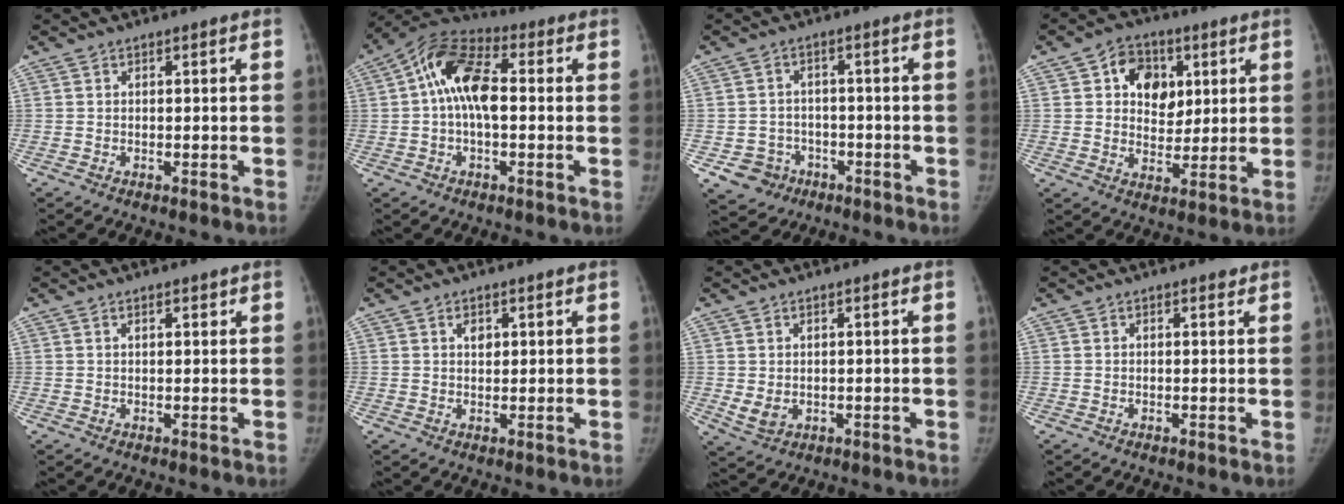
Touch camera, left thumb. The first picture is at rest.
{"total": 12.4, "force": [1.1, 6.7, 10.4], "torque": [-0.181, 0.033, 0.006]}
{"total": 6.1, "force": [-2.7, 5.4, 0.9], "torque": [0.001, 0.021, -0.036]}
{"total": 10.5, "force": [3.7, 8.0, 5.8], "torque": [-0.044, -0.011, 0.059]}
{"total": 1.3, "force": [0.9, 0.5, 0.7], "torque": [-0.007, -0.004, 0.014]}
{"total": 2.0, "force": [1.0, 1.3, 1.2], "torque": [-0.011, -0.005, 0.017]}
{"total": 3.4, "force": [0.2, 2.3, 2.4], "torque": [-0.043, -0.011, 0.014]}
{"total": 0.7, "force": [0.5, 0.4, 0.2], "torque": [-0.003, -0.005, 0.006]}